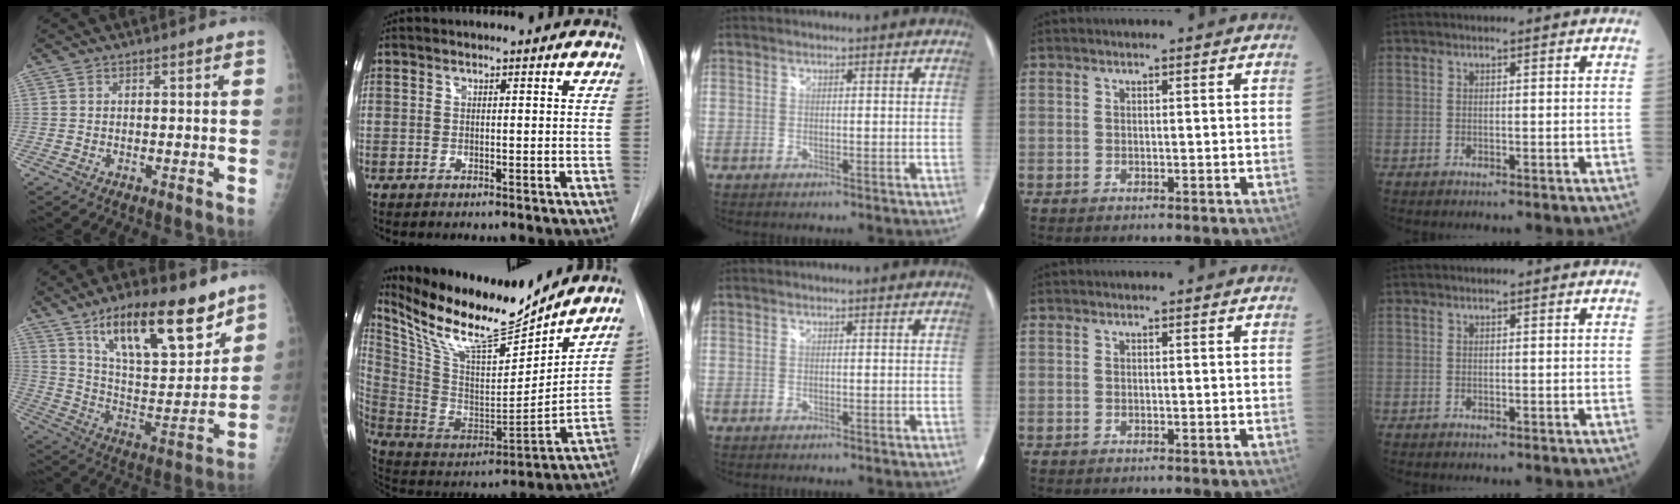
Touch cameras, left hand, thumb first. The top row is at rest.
{"thumb": {"total": 21.6, "force": [14.0, 7.4, 14.7], "torque": [-0.198, -0.066, 0.241]}, "index": {"total": 19.3, "force": [16.8, 2.8, 9.1], "torque": [-0.185, -0.015, 0.304]}}